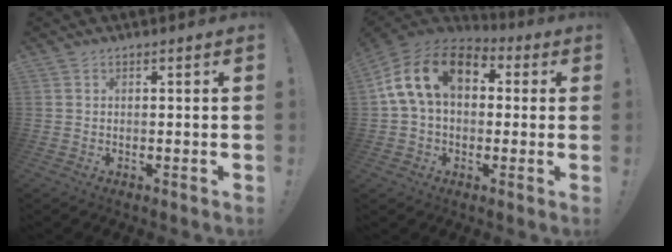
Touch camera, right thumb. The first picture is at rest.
{"total": 17.4, "force": [4.8, 11.3, 12.4], "torque": [-0.211, 0.008, 0.084]}